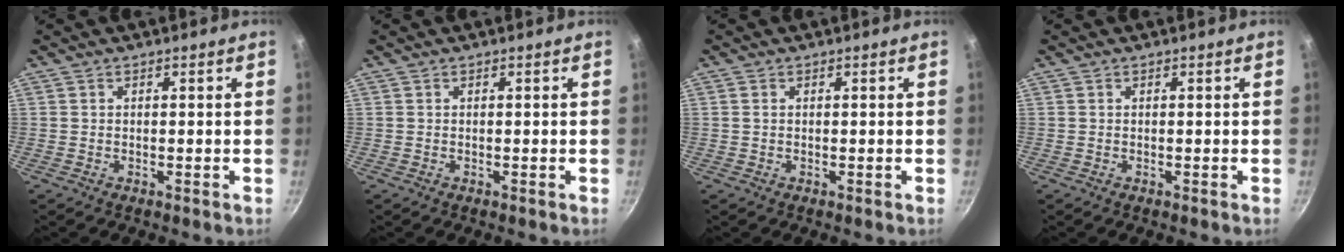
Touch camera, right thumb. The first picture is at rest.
{"total": 0.0}
{"total": 0.9, "force": [0.2, 0.7, 0.5], "torque": [-0.010, 0.002, 0.003]}
{"total": 0.0}